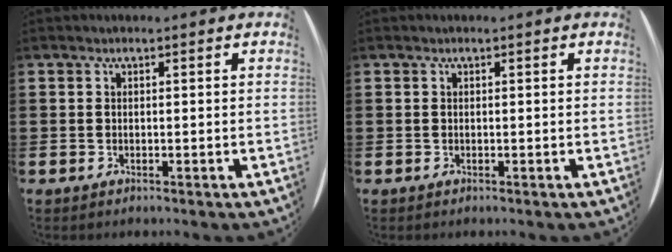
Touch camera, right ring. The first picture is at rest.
{"total": 0.0}